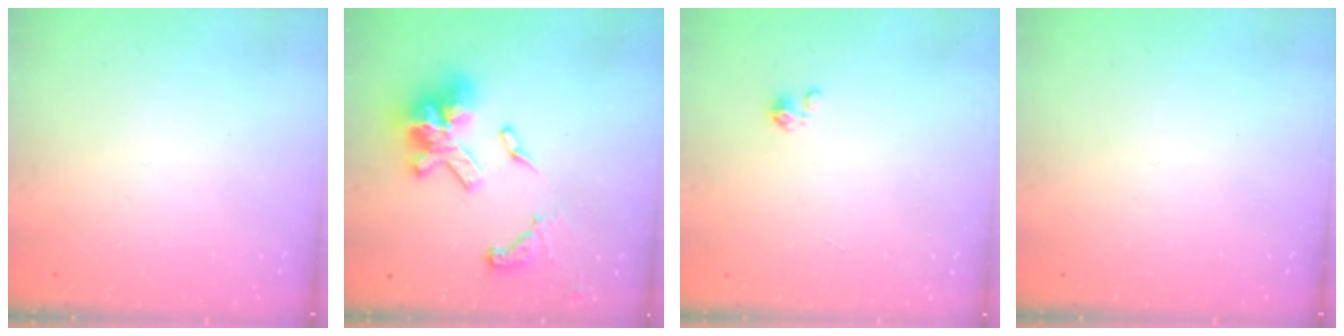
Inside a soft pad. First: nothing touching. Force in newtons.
{"total": 17.8, "press": 17.7, "slide": 1.7}
{"total": 0.0}
{"total": 0.0}